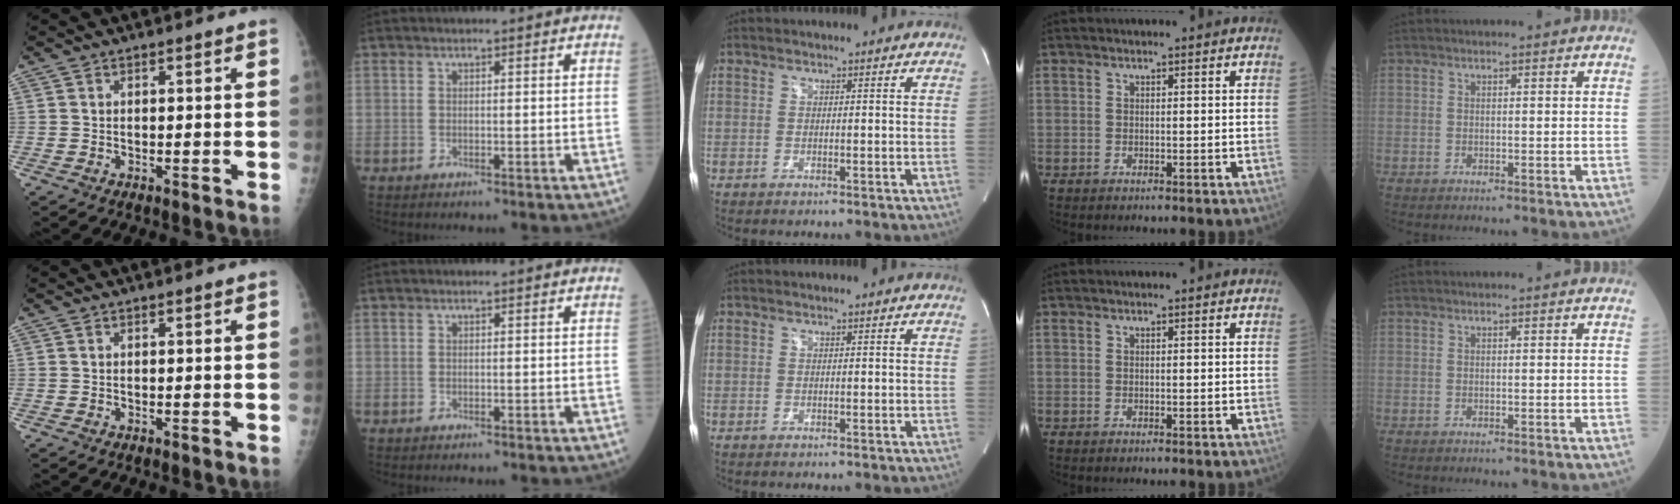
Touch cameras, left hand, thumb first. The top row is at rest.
{}